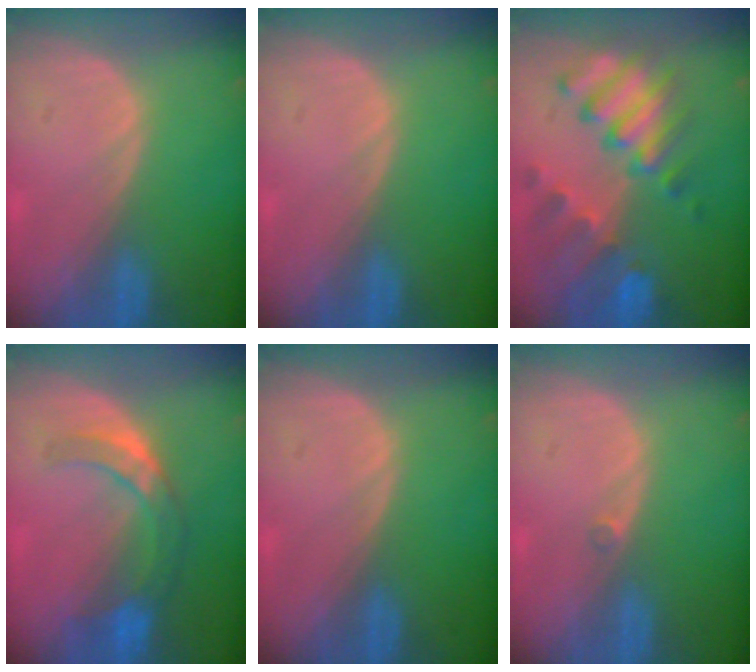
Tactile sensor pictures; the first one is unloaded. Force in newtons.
{"total": 0.0}
{"total": 10.5, "press": 9.1, "slide": 5.3}
{"total": 7.3, "press": 6.5, "slide": 3.3}
{"total": 0.0}
{"total": 0.7, "press": 0.6, "slide": 0.3}